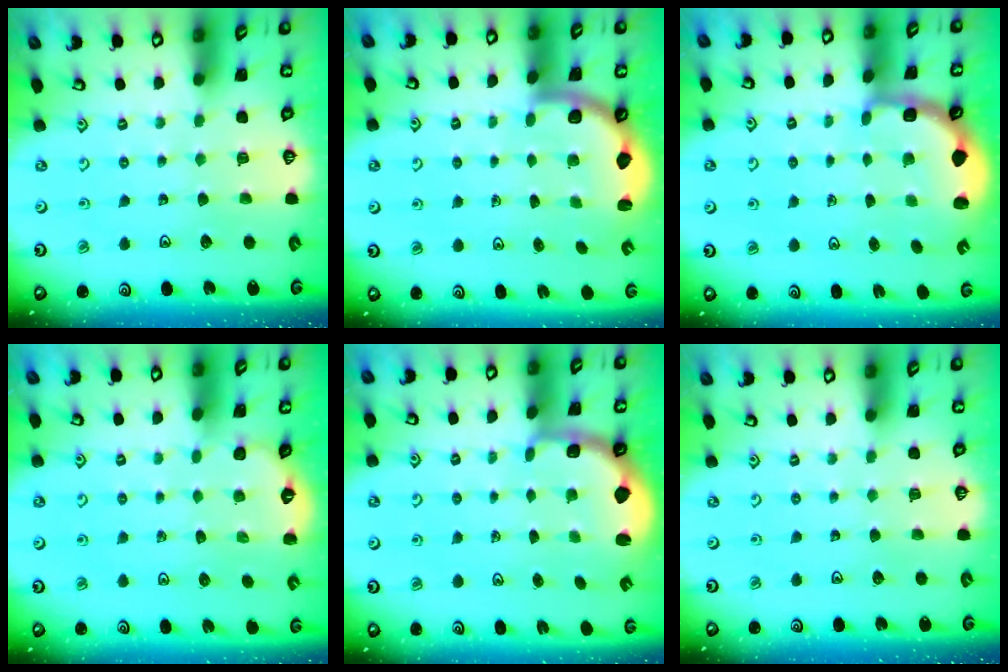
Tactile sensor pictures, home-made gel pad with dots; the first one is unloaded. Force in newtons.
{"total": 2.6, "press": 2.5, "slide": 0.7}
{"total": 2.8, "press": 2.0, "slide": 2.0}
{"total": 1.5, "press": 1.0, "slide": 1.1}
{"total": 2.5, "press": 1.3, "slide": 2.1}
{"total": 0.0}